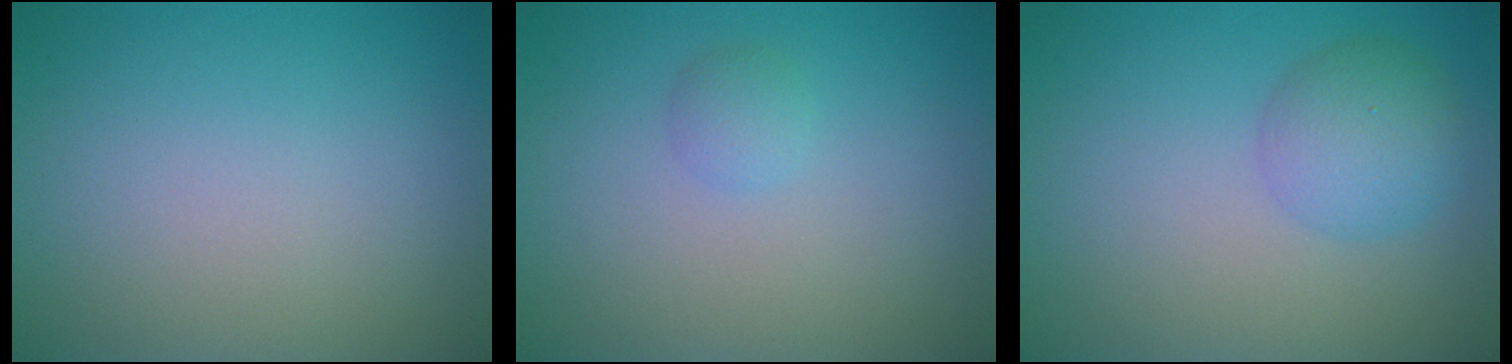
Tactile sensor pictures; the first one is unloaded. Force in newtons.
{"total": 1.1, "press": 1.1, "slide": 0.0}
{"total": 3.4, "press": 3.4, "slide": 0.0}